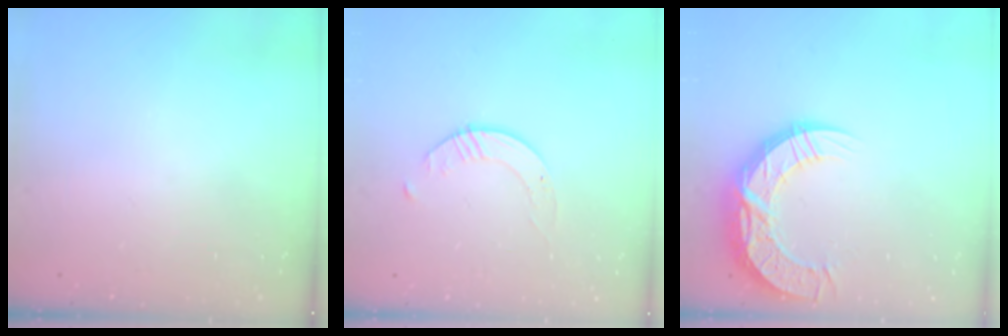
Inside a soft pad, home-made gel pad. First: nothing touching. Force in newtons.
{"total": 1.7, "press": 1.7, "slide": 0.2}
{"total": 15.3, "press": 15.3, "slide": 1.0}